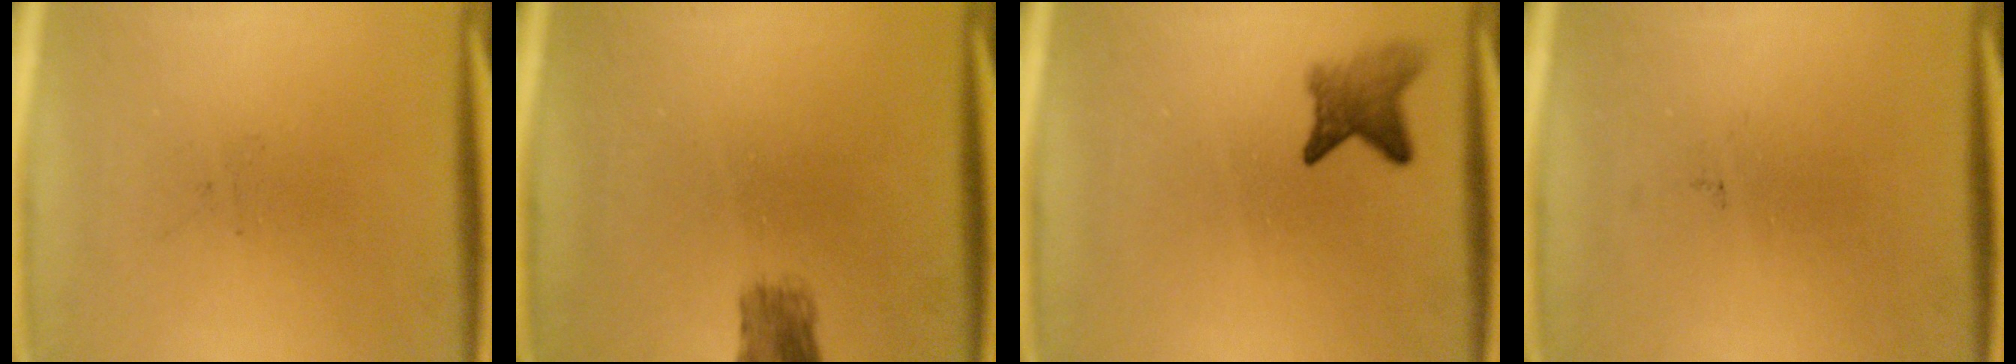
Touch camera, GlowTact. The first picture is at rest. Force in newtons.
{"total": 2.9}
{"total": 3.1}
{"total": 0.0}